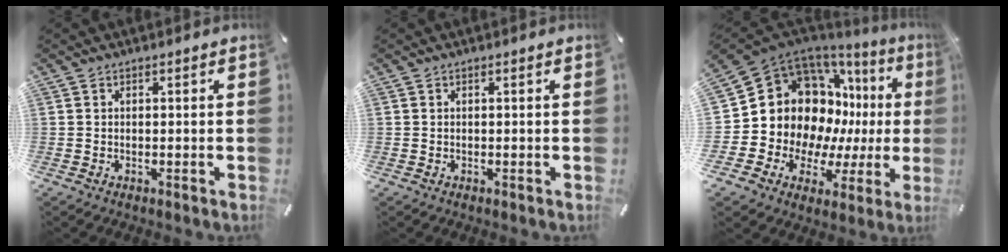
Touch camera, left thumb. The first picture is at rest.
{"total": 0.0}
{"total": 17.7, "force": [4.1, 14.5, 9.3], "torque": [-0.149, -0.067, 0.103]}